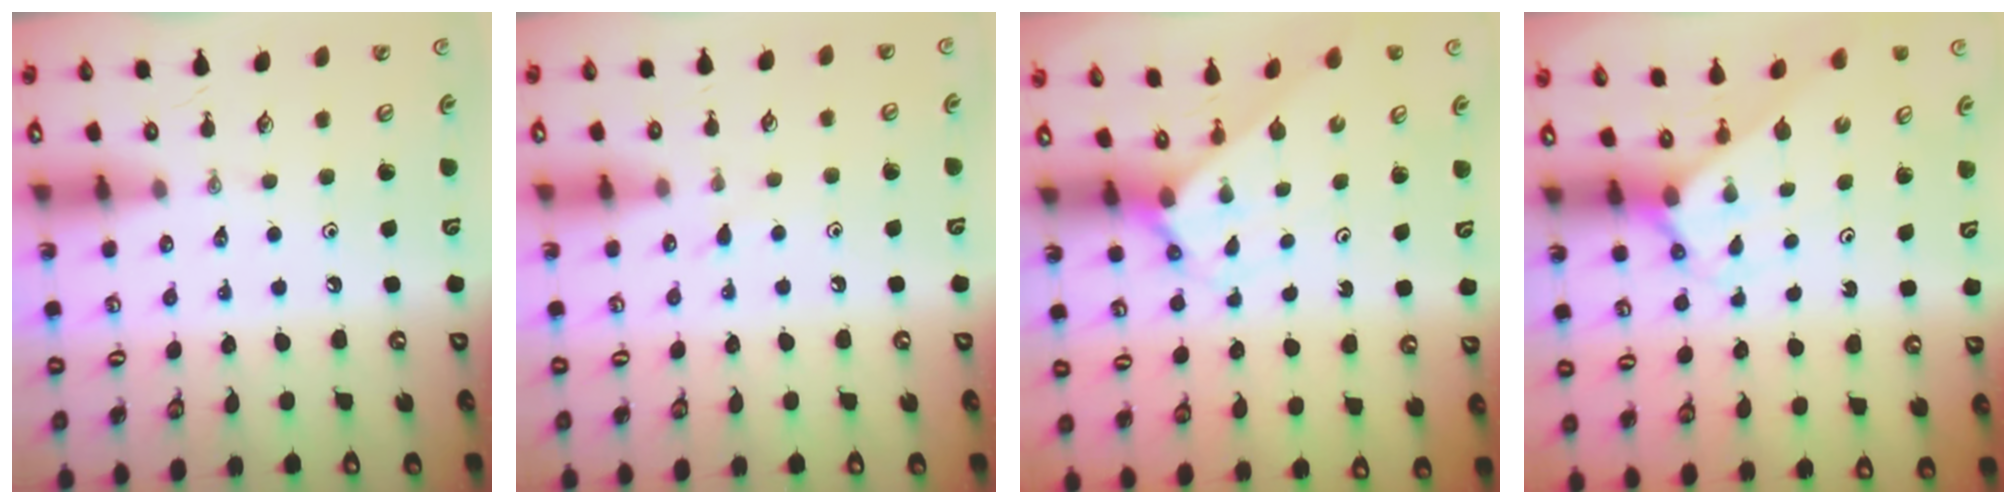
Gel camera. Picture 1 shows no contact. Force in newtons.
{"total": 6.8, "press": 6.8, "slide": 0.6}
{"total": 2.6, "press": 2.6, "slide": 0.3}
{"total": 1.9, "press": 1.9, "slide": 0.2}